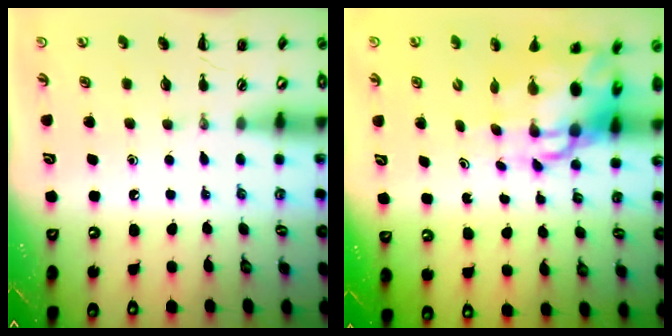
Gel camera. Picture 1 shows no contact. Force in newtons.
{"total": 9.4, "press": 9.0, "slide": 2.7}